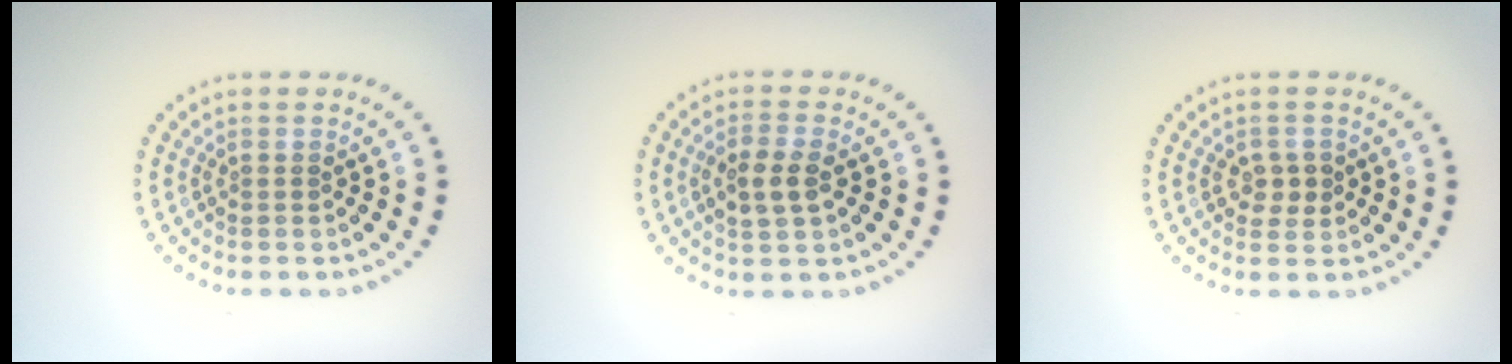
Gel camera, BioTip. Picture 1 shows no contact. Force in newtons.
{"total": 2.8, "press": 2.8, "slide": 0.6}
{"total": 1.7, "press": 1.7, "slide": 0.3}